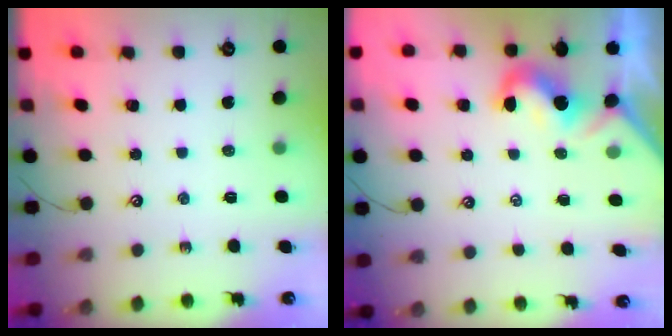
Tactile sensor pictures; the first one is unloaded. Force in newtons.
{"total": 2.1, "press": 2.0, "slide": 0.6}